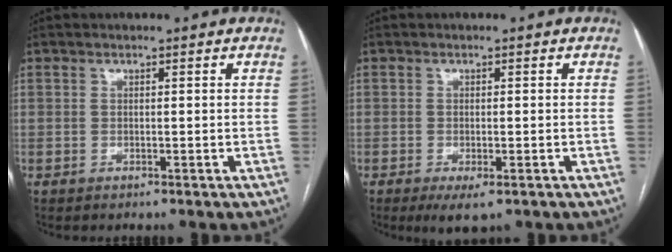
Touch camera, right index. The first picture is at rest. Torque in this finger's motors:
{"motor_torque": [0.39, -0.35, 0.17, 0.05]}